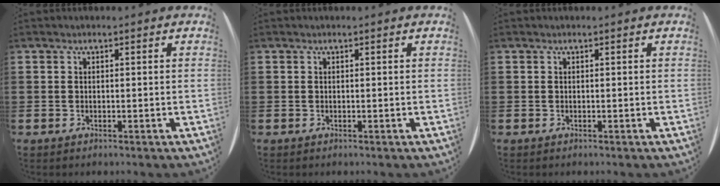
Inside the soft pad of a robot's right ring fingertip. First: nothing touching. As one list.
[{"total": 0.0}, {"total": 0.0}]